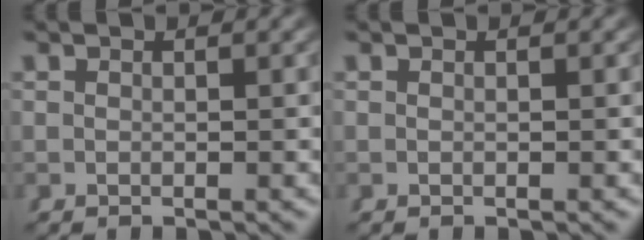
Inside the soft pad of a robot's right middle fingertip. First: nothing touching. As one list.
[{"total": 0.0}]